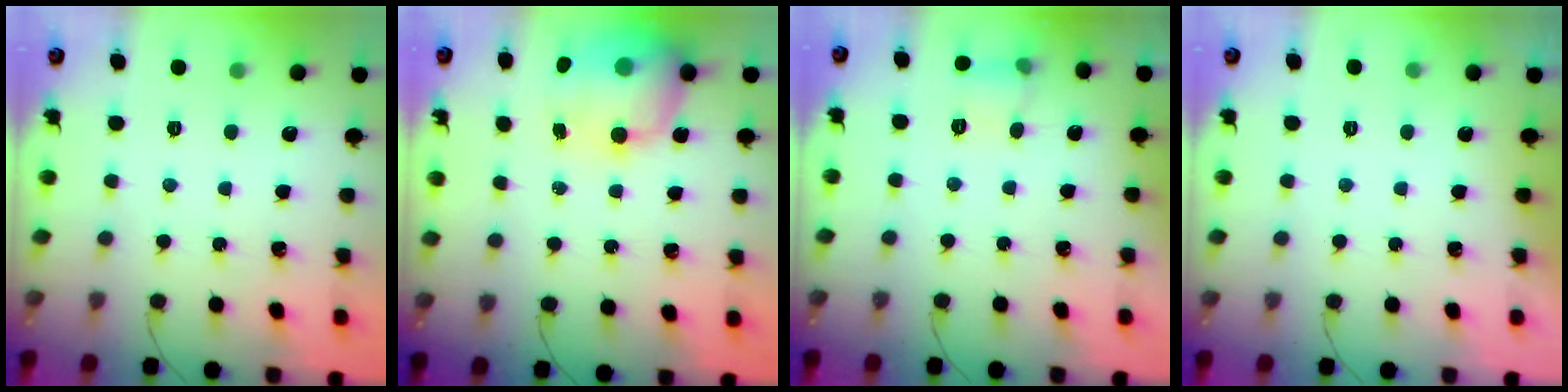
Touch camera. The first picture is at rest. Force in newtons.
{"total": 15.1, "press": 14.6, "slide": 3.8}
{"total": 7.5, "press": 7.4, "slide": 1.3}
{"total": 0.0}